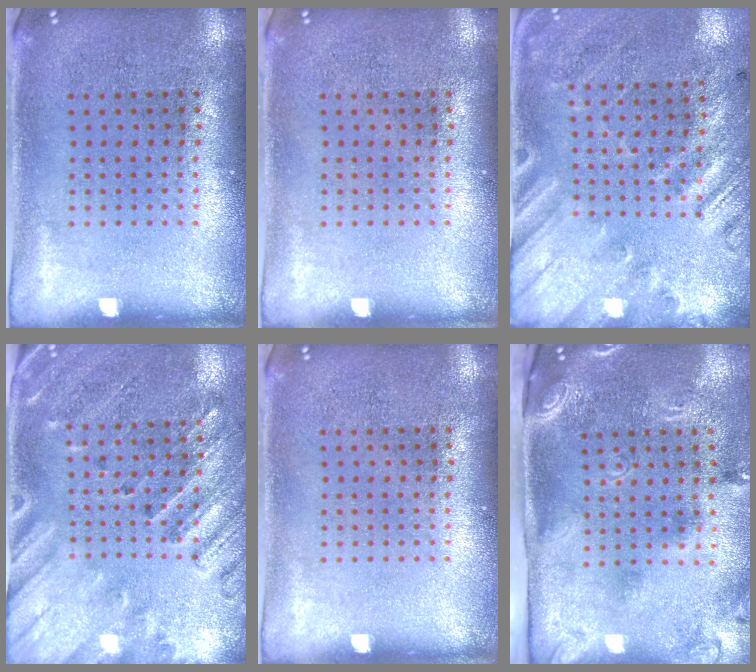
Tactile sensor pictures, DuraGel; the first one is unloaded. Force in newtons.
{"total": 0.0}
{"total": 2.5, "press": 1.8, "slide": 1.8}
{"total": 2.5, "press": 2.1, "slide": 1.4}
{"total": 0.0}
{"total": 2.7, "press": 1.8, "slide": 2.1}